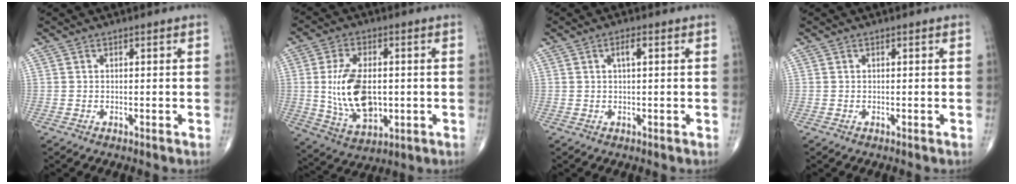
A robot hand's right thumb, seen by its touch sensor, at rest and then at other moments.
{"total": 13.6, "force": [-0.1, 7.8, 11.1], "torque": [-0.196, -0.008, 0.010]}
{"total": 2.1, "force": [0.6, 0.5, 1.9], "torque": [-0.038, 0.005, 0.010]}
{"total": 0.0}